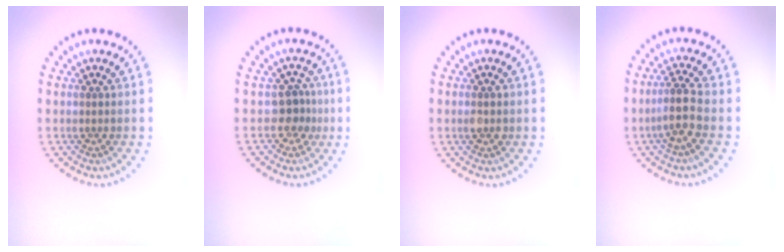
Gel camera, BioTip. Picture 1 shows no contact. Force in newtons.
{"total": 2.3, "press": 1.6, "slide": 1.5}
{"total": 1.4, "press": 1.4, "slide": 0.0}
{"total": 2.7, "press": 2.1, "slide": 1.7}